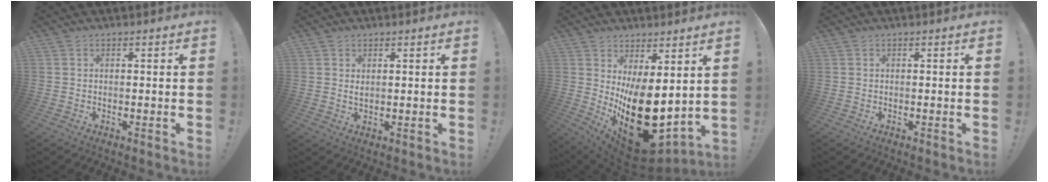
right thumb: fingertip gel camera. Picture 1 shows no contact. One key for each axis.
{"total": 1.6, "fx": 1.2, "fy": 0.6, "fz": 0.9, "tx": -0.002, "ty": -0.008, "tz": 0.019}
{"total": 21.0, "fx": 0.1, "fy": 11.4, "fz": 17.7, "tx": -0.275, "ty": -0.034, "tz": 0.020}
{"total": 0.0}